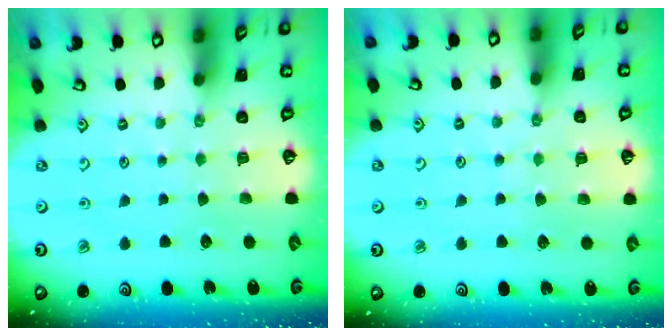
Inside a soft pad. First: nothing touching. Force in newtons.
{"total": 4.4, "press": 4.4, "slide": 0.5}